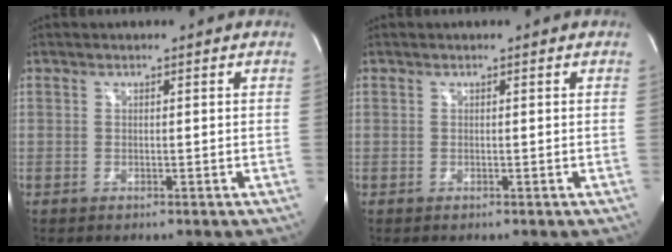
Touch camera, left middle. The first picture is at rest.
{"total": 0.0}